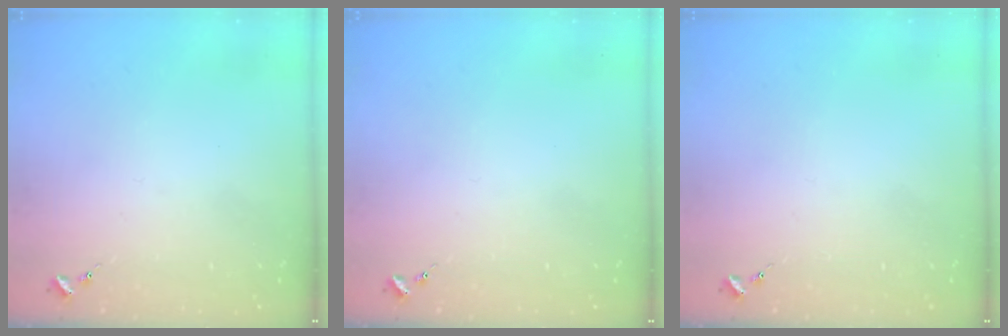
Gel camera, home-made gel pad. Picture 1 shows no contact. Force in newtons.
{"total": 0.0}
{"total": 0.0}